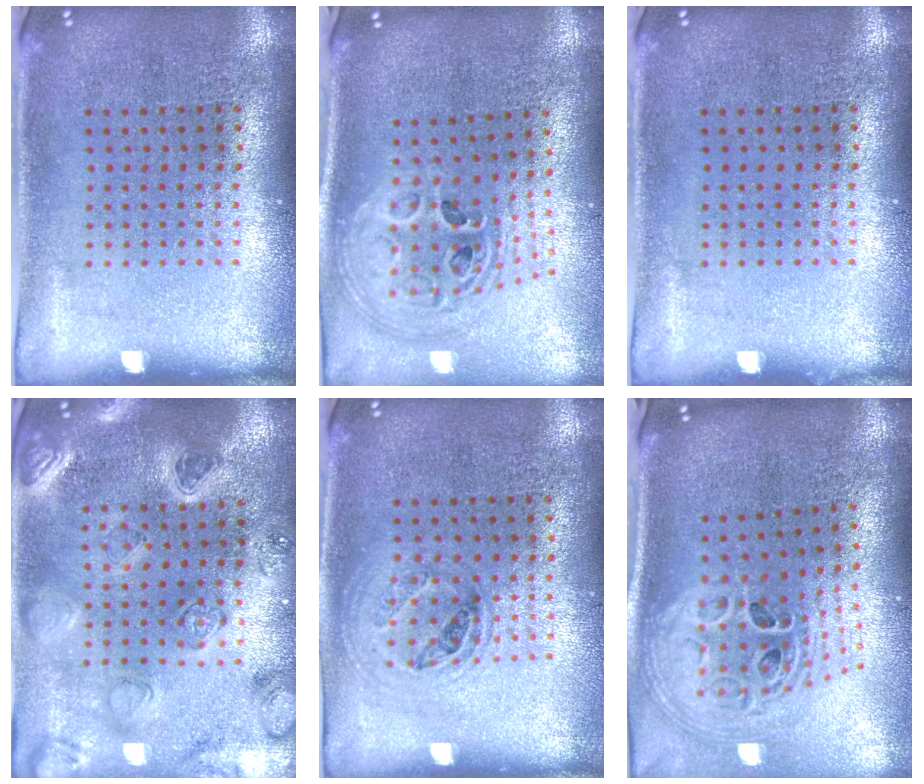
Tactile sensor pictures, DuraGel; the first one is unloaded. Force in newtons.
{"total": 2.6, "press": 1.9, "slide": 1.8}
{"total": 0.0}
{"total": 2.2, "press": 2.2, "slide": 0.2}
{"total": 1.0, "press": 0.9, "slide": 0.4}
{"total": 2.6, "press": 1.9, "slide": 1.8}